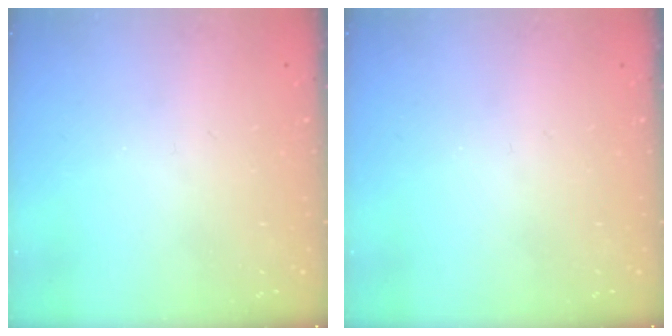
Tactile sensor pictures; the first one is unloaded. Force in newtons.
{"total": 0.0}